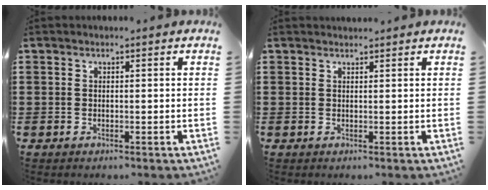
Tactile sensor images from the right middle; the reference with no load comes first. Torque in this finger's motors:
{"motor_torque": [-0.12, -0.26, -0.05, -0.02]}